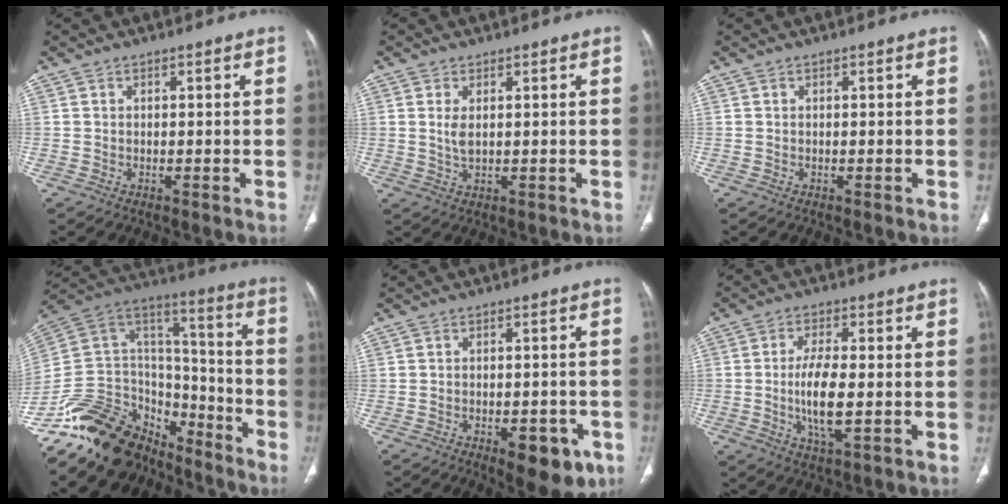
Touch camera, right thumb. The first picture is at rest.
{"total": 2.7, "force": [0.6, 1.3, 2.3], "torque": [-0.049, -0.005, 0.016]}
{"total": 0.0}
{"total": 28.2, "force": [-20.0, 15.3, 12.8], "torque": [-0.259, 0.077, -0.351]}
{"total": 10.2, "force": [-5.0, 4.9, 7.4], "torque": [-0.064, 0.016, -0.056]}
{"total": 8.6, "force": [-1.1, 3.1, 8.0], "torque": [-0.159, -0.006, -0.021]}